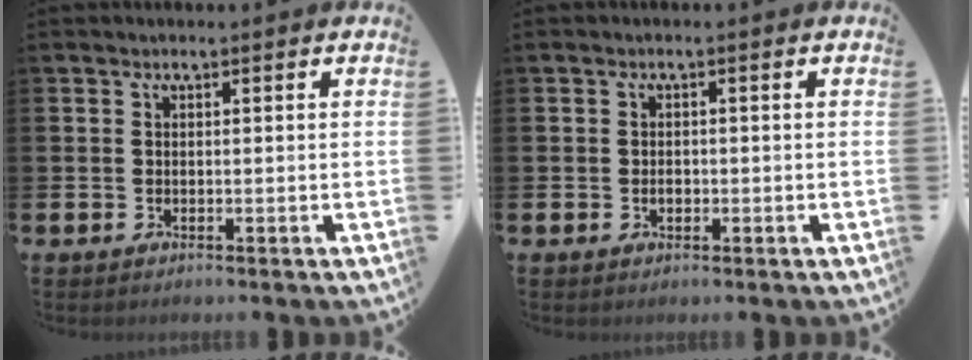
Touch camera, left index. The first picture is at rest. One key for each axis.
{"total": 1.2, "fx": -0.3, "fy": 0.8, "fz": 0.8, "tx": -0.015, "ty": 0.005, "tz": -0.008}